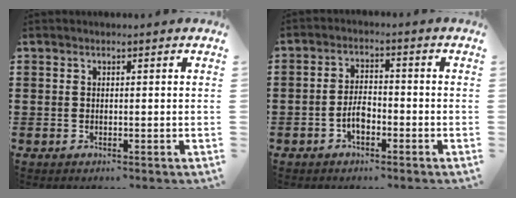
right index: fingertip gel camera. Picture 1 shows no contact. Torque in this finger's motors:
{"motor_torque": [2.14, 0.00, 0.39, 0.07]}